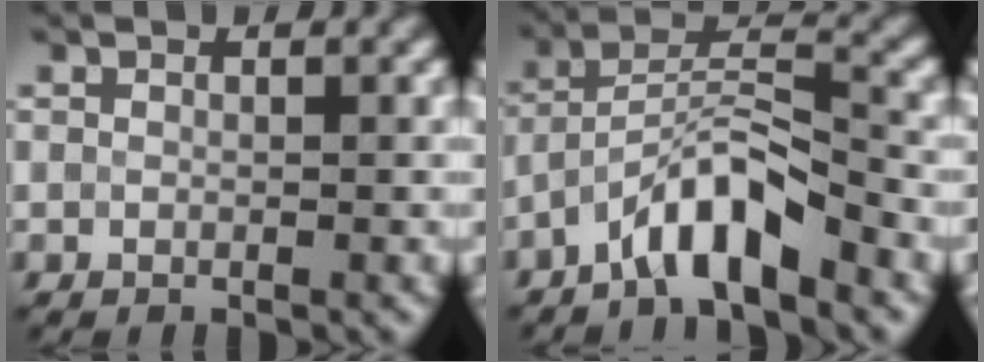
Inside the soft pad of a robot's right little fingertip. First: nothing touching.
{"total": 5.8, "force": [-4.0, 1.4, 4.0], "torque": [-0.073, 0.014, -0.074]}